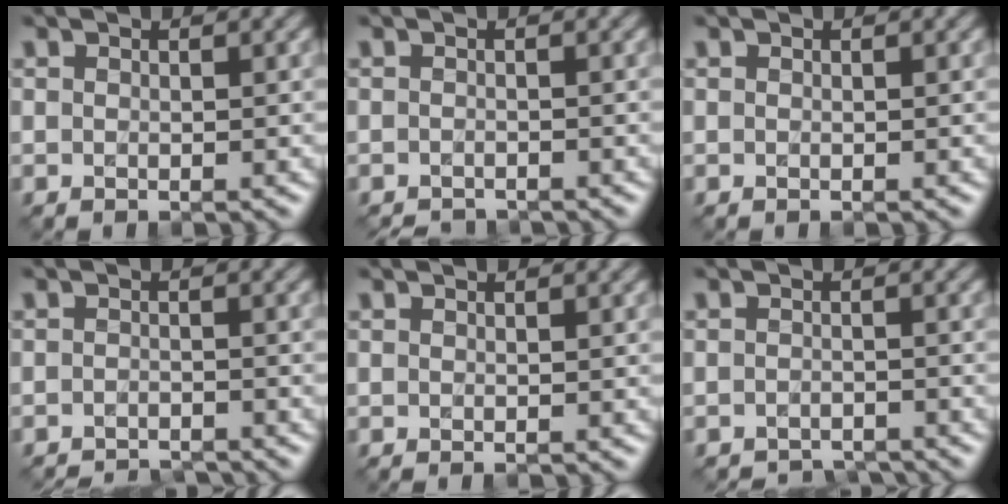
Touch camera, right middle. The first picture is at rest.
{"total": 1.7, "force": [-1.6, 0.3, -0.1], "torque": [0.011, -0.007, -0.025]}
{"total": 0.0}
{"total": 3.2, "force": [-3.2, 0.1, 0.2], "torque": [0.008, -0.005, -0.051]}
{"total": 0.0}
{"total": 2.8, "force": [-2.7, 0.3, -0.2], "torque": [0.009, -0.009, -0.043]}